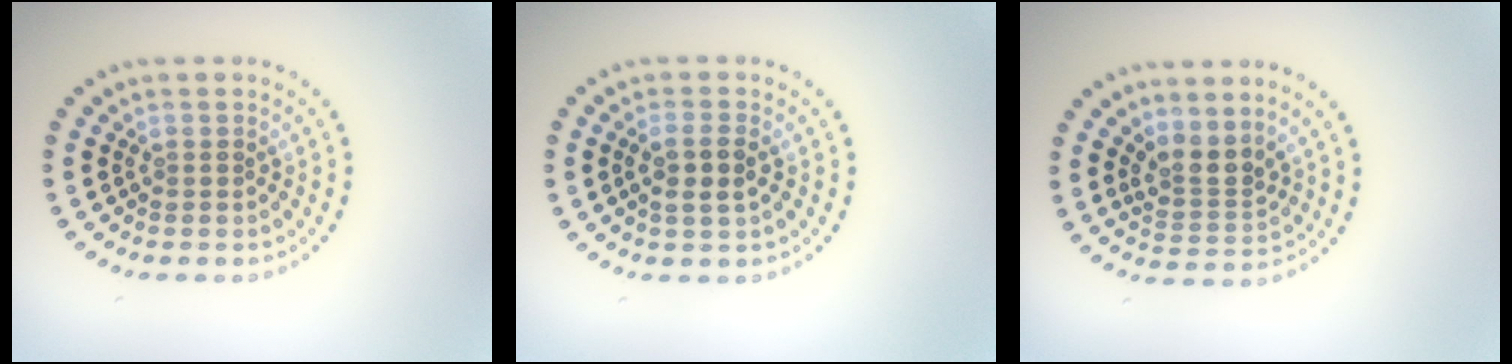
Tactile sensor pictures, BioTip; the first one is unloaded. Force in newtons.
{"total": 2.3, "press": 2.2, "slide": 0.8}
{"total": 2.6, "press": 1.9, "slide": 1.8}